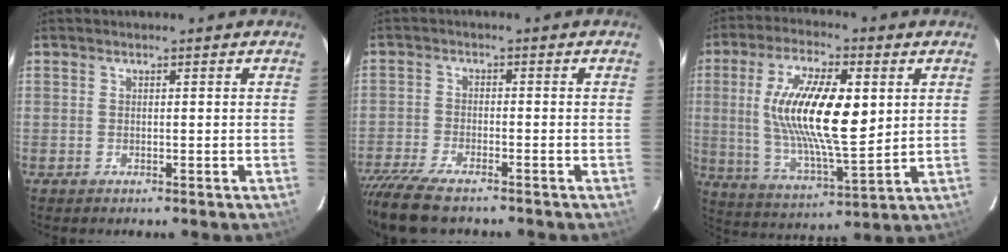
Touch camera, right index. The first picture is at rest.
{"total": 10.6, "force": [-8.9, 2.3, 5.3], "torque": [-0.132, -0.043, -0.162]}
{"total": 17.9, "force": [3.3, 6.1, 16.5], "torque": [-0.310, 0.001, 0.066]}